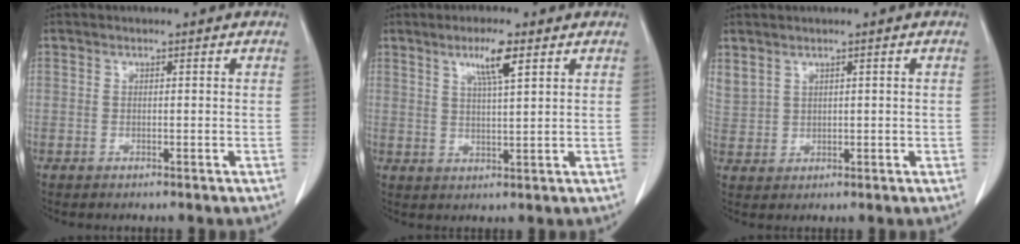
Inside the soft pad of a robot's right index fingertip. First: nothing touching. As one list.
[{"total": 5.3, "force": [2.8, 0.2, 4.4], "torque": [-0.078, 0.000, 0.049]}, {"total": 5.1, "force": [2.6, 3.6, 2.5], "torque": [-0.073, 0.015, 0.069]}]